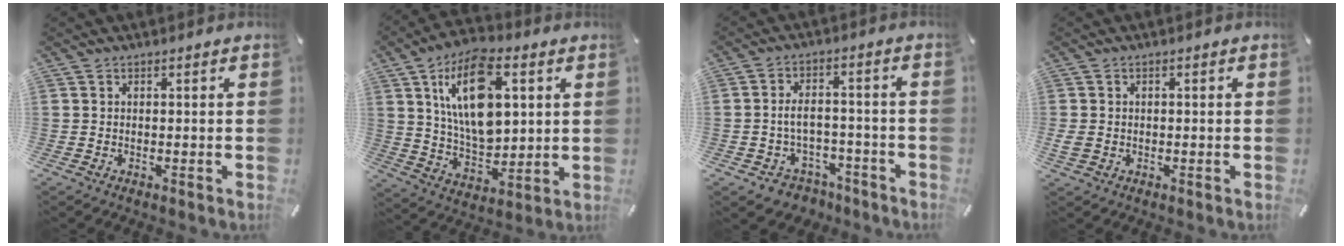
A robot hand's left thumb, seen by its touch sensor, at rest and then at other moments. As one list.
[{"total": 17.8, "force": [5.8, 10.6, 13.1], "torque": [-0.250, -0.005, 0.095]}, {"total": 6.7, "force": [-2.0, 5.4, 3.5], "torque": [-0.061, 0.021, -0.035]}, {"total": 2.3, "force": [-0.4, 1.7, 1.5], "torque": [-0.032, 0.002, -0.009]}]